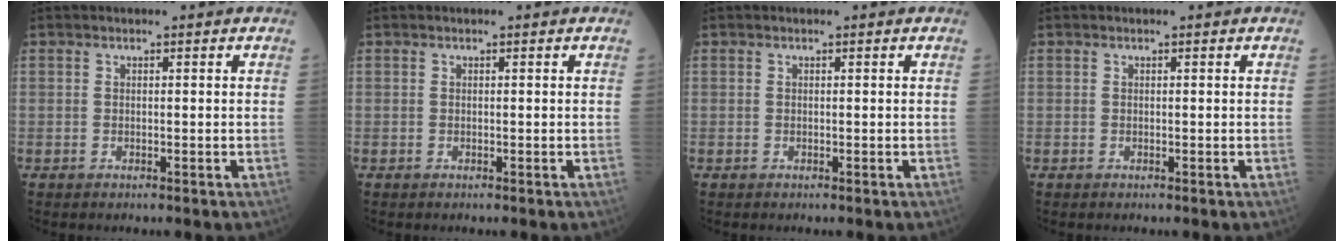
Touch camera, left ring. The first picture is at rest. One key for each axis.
{"total": 0.0}
{"total": 0.0}
{"total": 0.0}